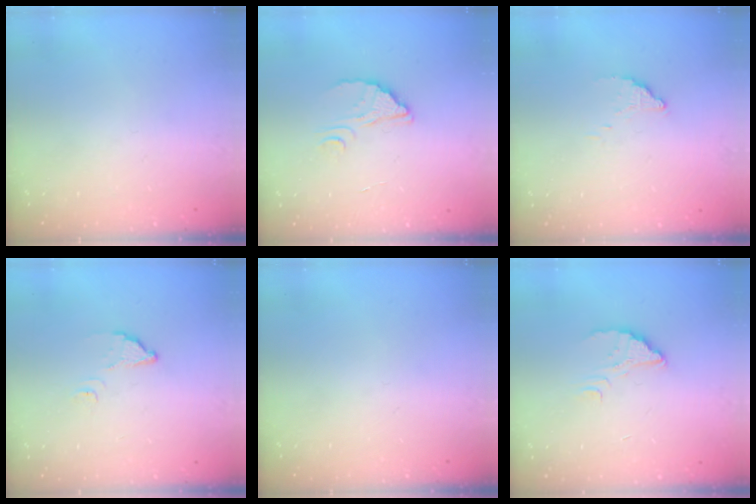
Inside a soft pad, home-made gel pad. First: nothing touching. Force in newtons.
{"total": 2.1, "press": 2.1, "slide": 0.1}
{"total": 2.8, "press": 2.8, "slide": 0.1}
{"total": 2.1, "press": 2.1, "slide": 0.1}
{"total": 0.0}
{"total": 2.2, "press": 2.2, "slide": 0.1}